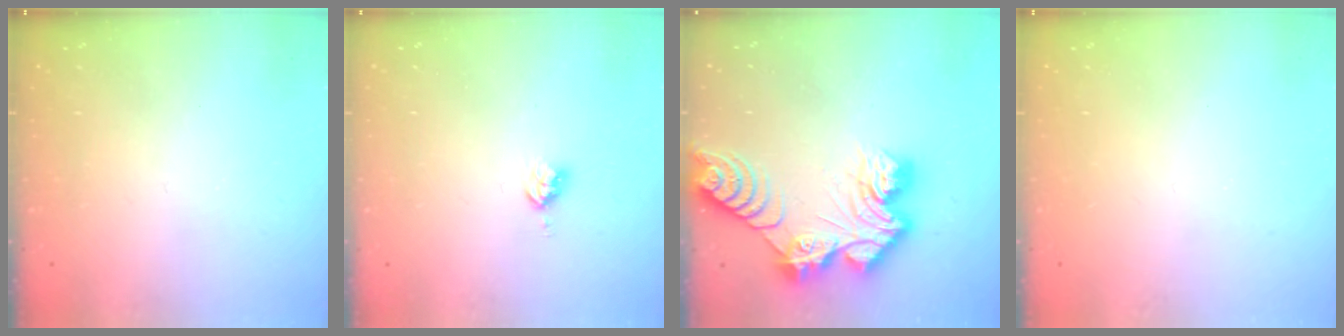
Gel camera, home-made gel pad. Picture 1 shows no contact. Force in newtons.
{"total": 3.4, "press": 3.4, "slide": 0.5}
{"total": 15.7, "press": 15.6, "slide": 1.2}
{"total": 0.0}